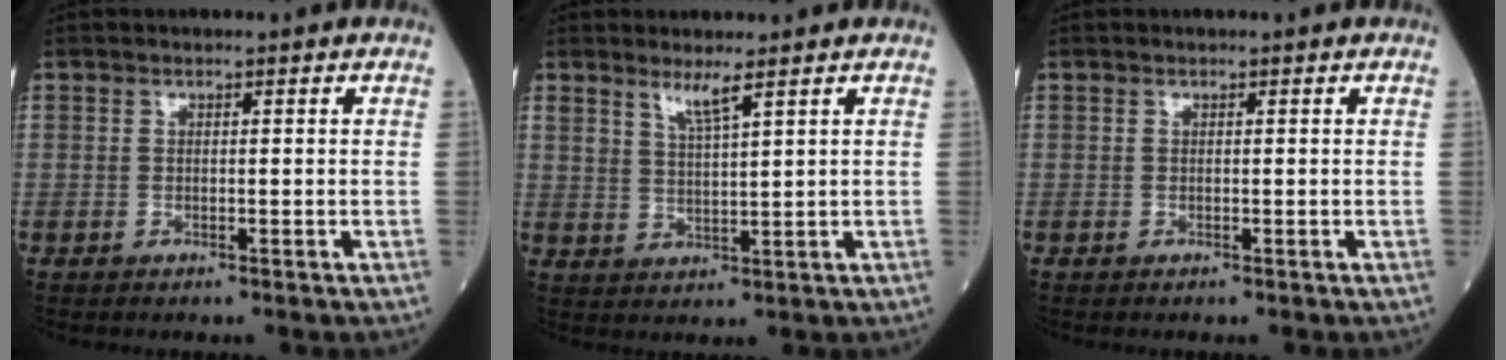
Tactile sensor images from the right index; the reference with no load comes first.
{"total": 3.4, "force": [2.5, -0.1, 2.2], "torque": [-0.046, -0.009, 0.051]}
{"total": 0.0}